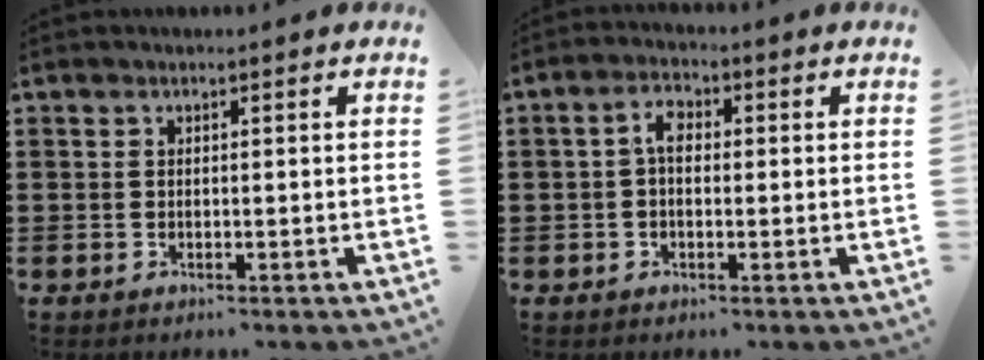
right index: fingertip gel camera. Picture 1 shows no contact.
{"total": 3.5, "force": [0.0, 2.0, 2.8], "torque": [-0.055, 0.011, -0.003]}